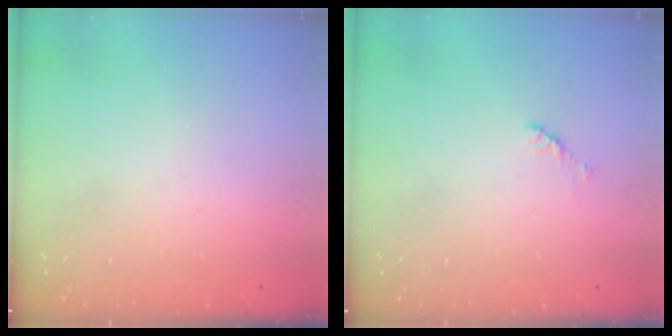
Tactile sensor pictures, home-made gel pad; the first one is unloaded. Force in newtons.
{"total": 2.8, "press": 2.7, "slide": 0.4}